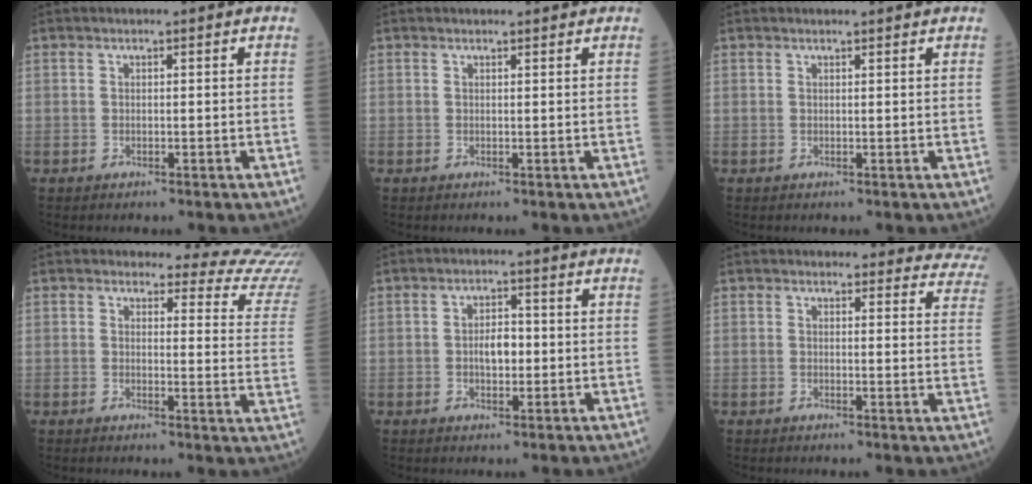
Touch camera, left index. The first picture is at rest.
{"total": 1.5, "force": [1.4, 0.3, 0.2], "torque": [-0.010, 0.006, 0.016]}
{"total": 1.5, "force": [1.5, 0.1, 0.3], "torque": [-0.009, 0.006, 0.018]}
{"total": 14.8, "force": [14.4, 2.7, 2.3], "torque": [0.012, -0.101, 0.114]}
{"total": 3.7, "force": [-0.2, 1.9, 3.2], "torque": [-0.057, 0.007, -0.004]}
{"total": 14.6, "force": [13.8, 4.5, 1.5], "torque": [0.033, -0.056, 0.110]}